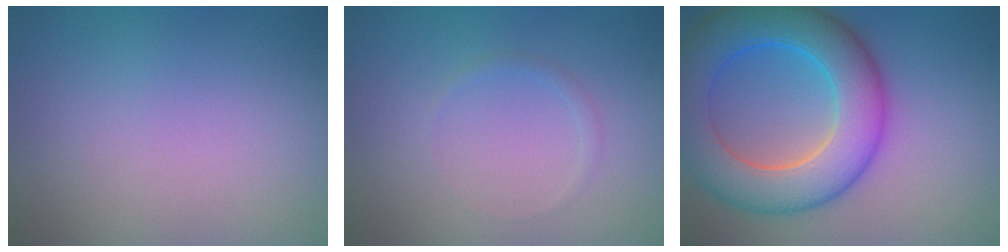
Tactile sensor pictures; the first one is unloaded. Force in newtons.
{"total": 0.7, "press": 0.7, "slide": 0.0}
{"total": 9.8, "press": 9.8, "slide": 0.5}